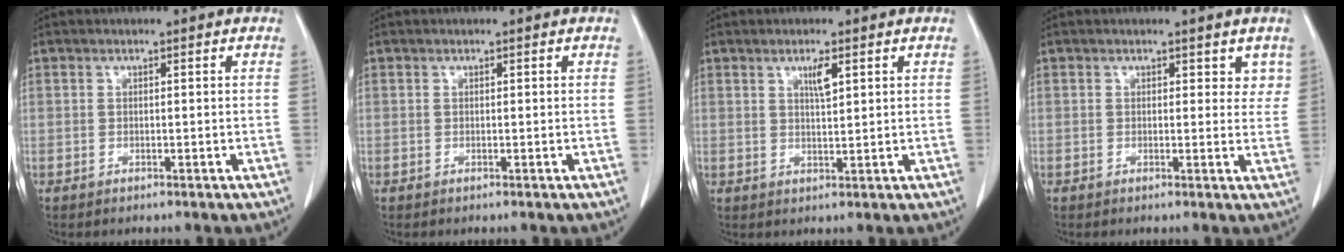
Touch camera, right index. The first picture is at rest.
{"total": 0.0}
{"total": 2.7, "force": [1.4, 0.4, 2.3], "torque": [-0.041, -0.003, 0.026]}
{"total": 2.6, "force": [1.6, 1.7, 1.1], "torque": [0.005, -0.003, 0.017]}